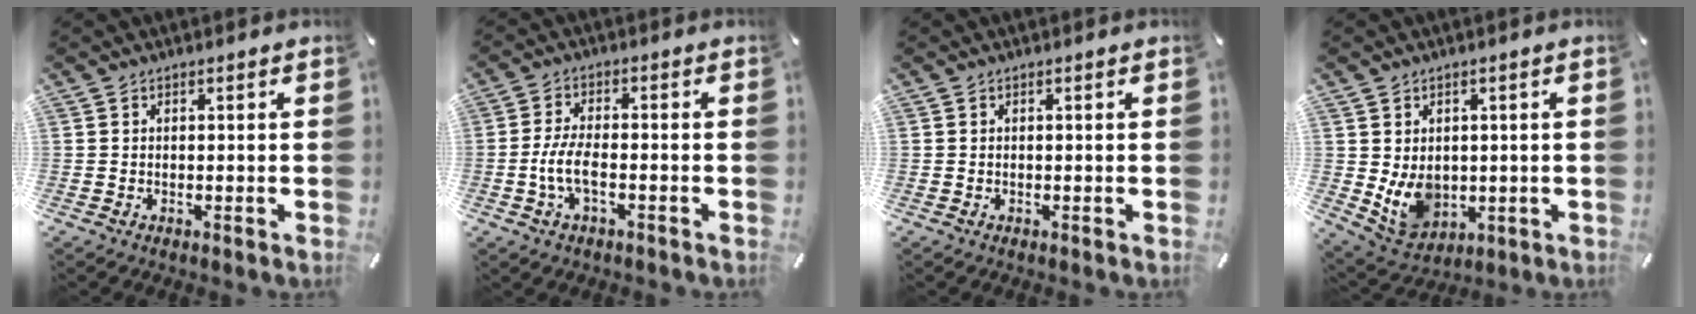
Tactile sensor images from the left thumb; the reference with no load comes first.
{"total": 6.5, "force": [-2.0, 2.8, 5.5], "torque": [-0.126, -0.003, -0.040]}
{"total": 0.0}
{"total": 8.1, "force": [0.4, 7.0, 4.2], "torque": [-0.089, -0.010, 0.010]}